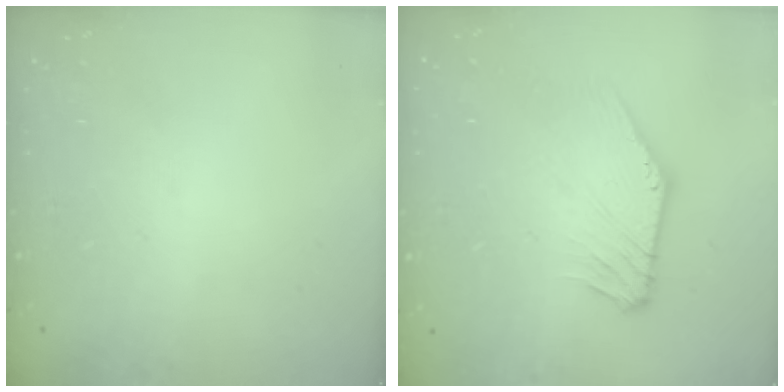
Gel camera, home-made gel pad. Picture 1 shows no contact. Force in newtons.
{"total": 3.6, "press": 3.5, "slide": 0.2}